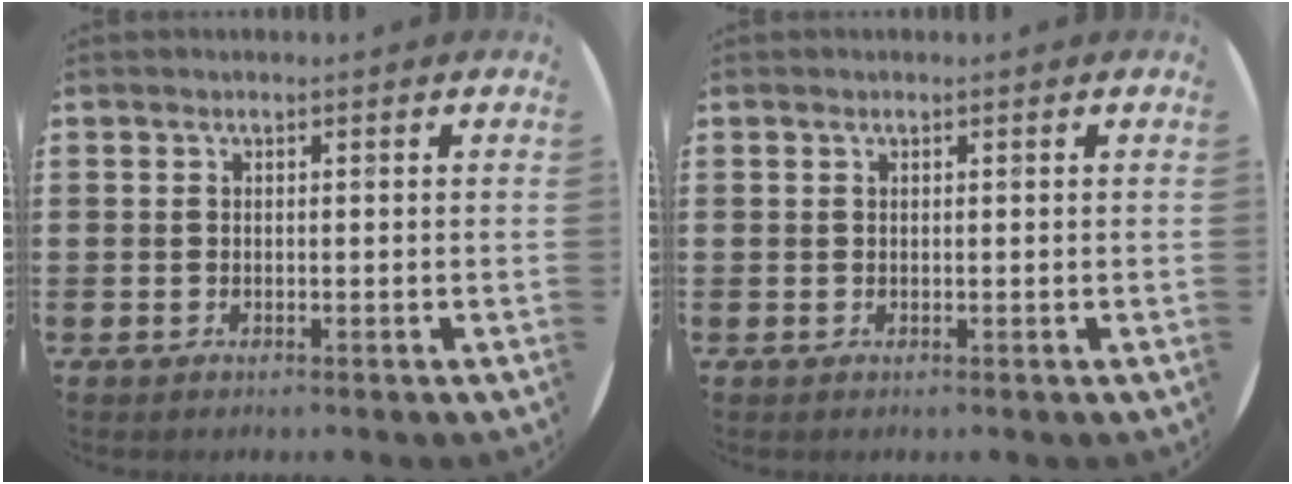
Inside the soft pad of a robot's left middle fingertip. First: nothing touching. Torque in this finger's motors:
{"motor_torque": [-0.18, 0.04, -0.02, 0.00]}